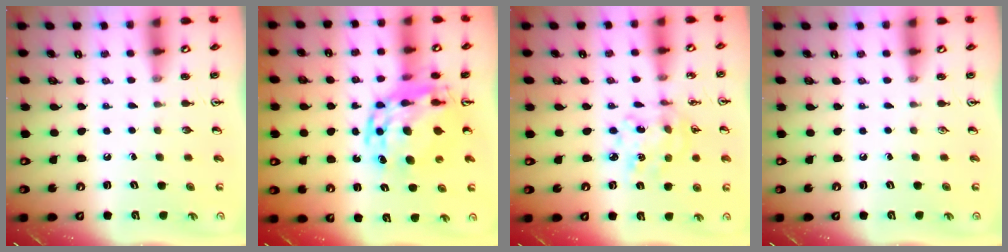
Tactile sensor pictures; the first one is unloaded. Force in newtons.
{"total": 15.5, "press": 15.4, "slide": 1.6}
{"total": 8.5, "press": 8.5, "slide": 0.7}
{"total": 0.0}